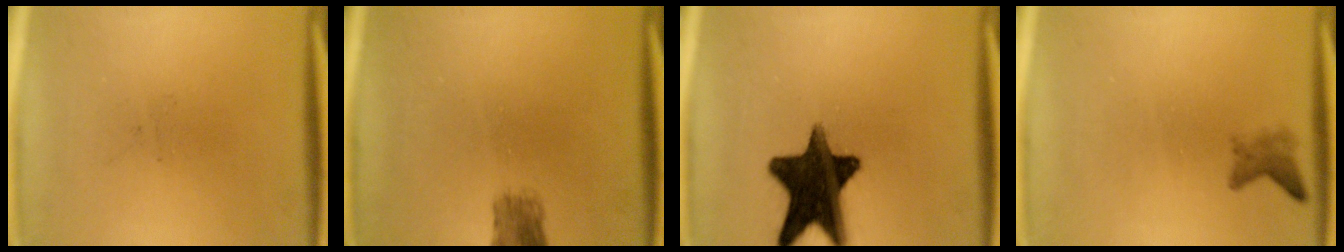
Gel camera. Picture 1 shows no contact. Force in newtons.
{"total": 2.9}
{"total": 15.7}
{"total": 1.7}